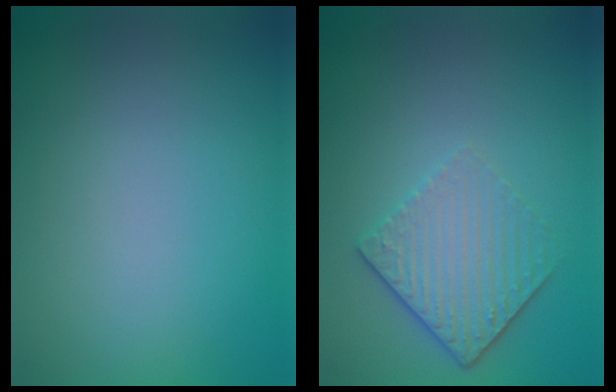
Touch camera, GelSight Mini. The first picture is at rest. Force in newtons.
{"total": 4.3, "press": 3.0, "slide": 3.1}